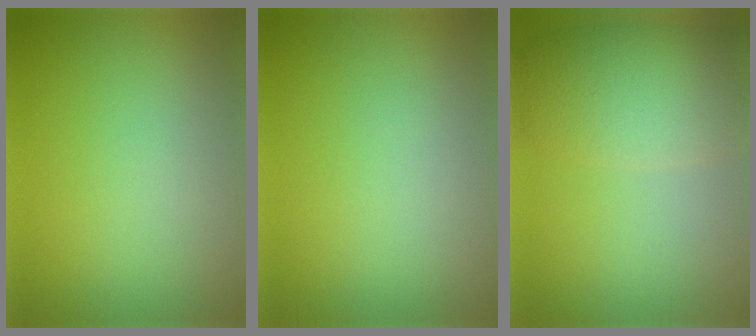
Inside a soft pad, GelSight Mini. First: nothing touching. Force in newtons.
{"total": 0.0}
{"total": 7.8, "press": 7.8, "slide": 0.5}